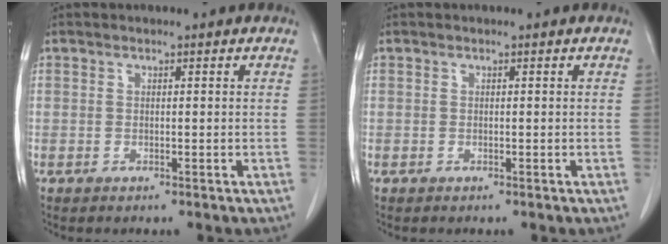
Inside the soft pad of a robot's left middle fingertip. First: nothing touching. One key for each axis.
{"total": 0.0}